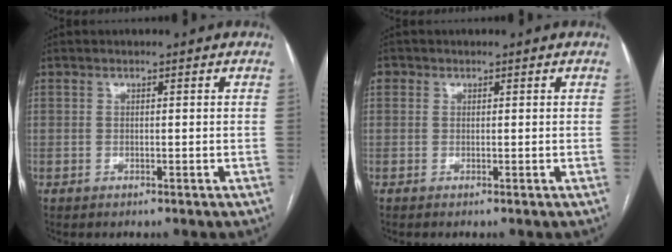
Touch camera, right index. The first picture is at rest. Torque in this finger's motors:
{"motor_torque": [0.44, 0.38, 0.24, 0.05]}